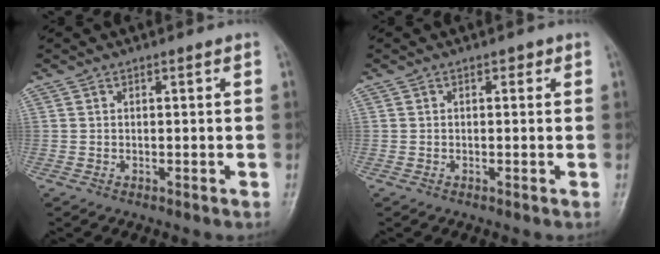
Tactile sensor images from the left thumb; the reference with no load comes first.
{"total": 0.8, "force": [0.3, 0.6, 0.4], "torque": [0.011, 0.000, -0.002]}